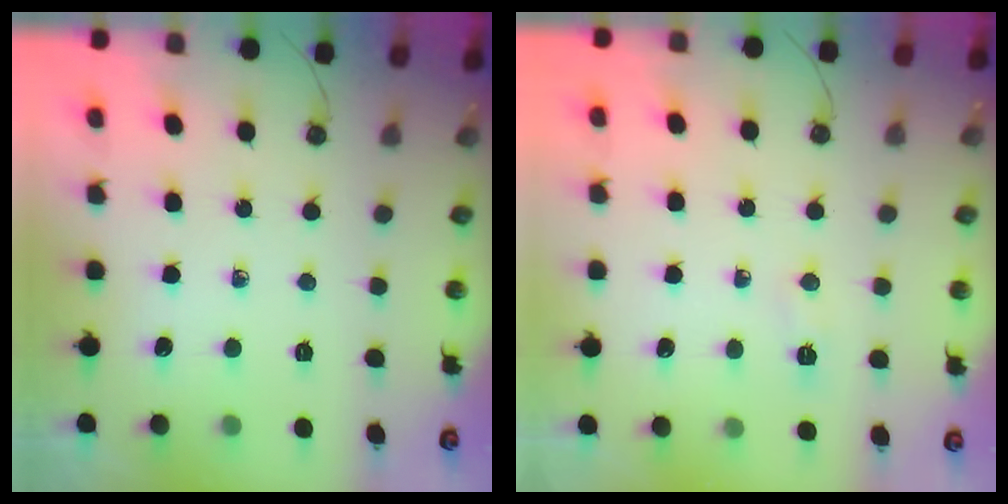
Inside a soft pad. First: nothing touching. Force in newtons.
{"total": 4.7, "press": 4.6, "slide": 0.6}